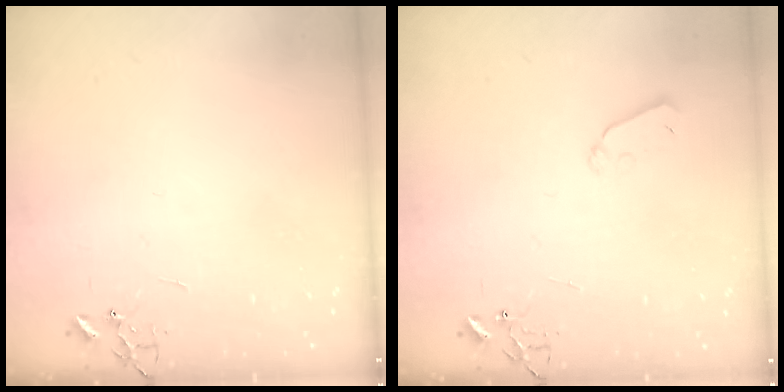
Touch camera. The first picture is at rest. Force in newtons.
{"total": 5.7, "press": 5.7, "slide": 0.5}